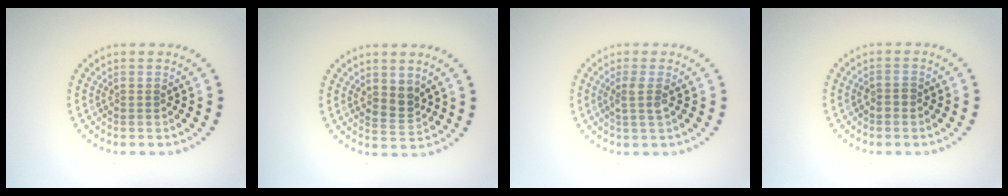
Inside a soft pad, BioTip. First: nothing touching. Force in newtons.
{"total": 2.0, "press": 1.7, "slide": 1.1}
{"total": 1.6, "press": 1.2, "slide": 1.1}
{"total": 0.9, "press": 0.9, "slide": 0.3}